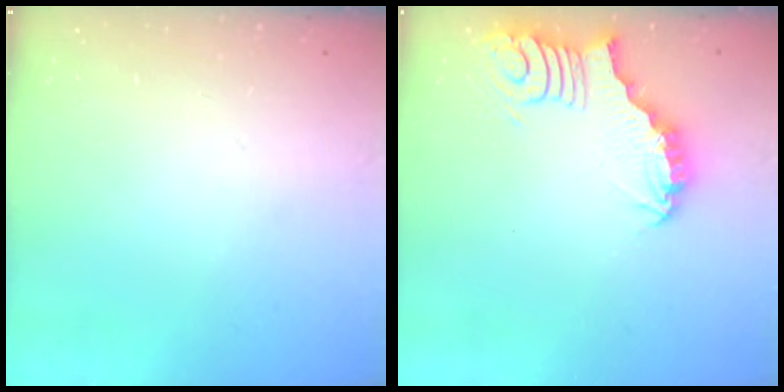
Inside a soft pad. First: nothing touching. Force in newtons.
{"total": 3.5, "press": 3.4, "slide": 0.7}